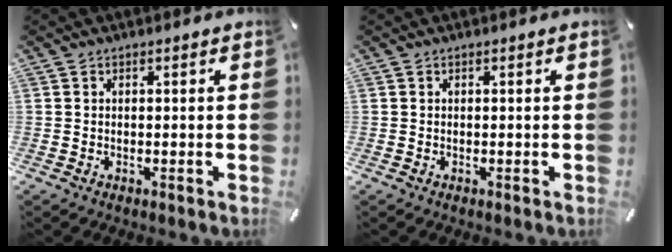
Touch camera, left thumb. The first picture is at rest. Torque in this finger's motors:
{"motor_torque": [0.01, -0.01, 0.00, 0.00, 0.00]}